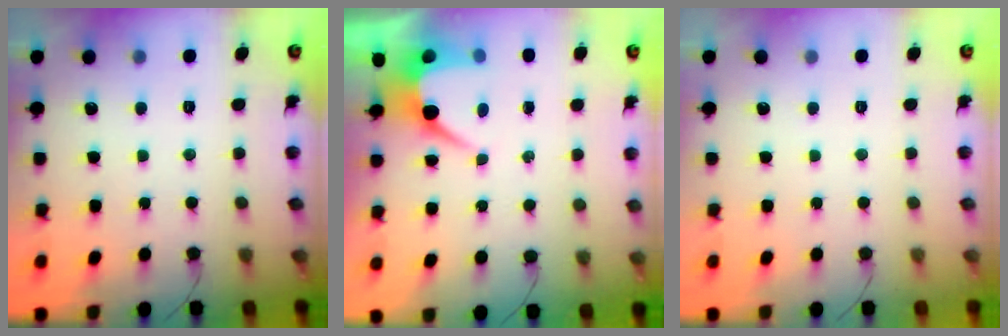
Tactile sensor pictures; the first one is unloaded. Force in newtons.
{"total": 6.7, "press": 6.7, "slide": 0.3}
{"total": 0.0}